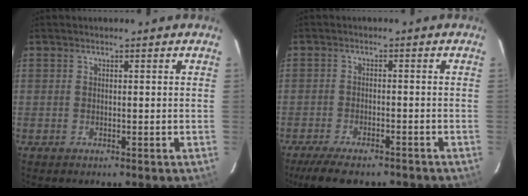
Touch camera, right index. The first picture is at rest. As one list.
[{"total": 9.9, "force": [-8.1, 3.0, 4.9], "torque": [-0.109, -0.023, -0.131]}]